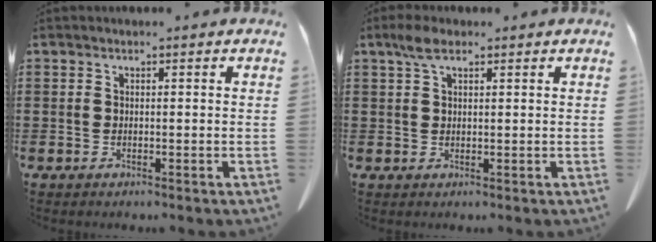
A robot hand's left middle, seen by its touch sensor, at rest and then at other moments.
{"total": 3.1, "force": [1.7, 1.3, 2.2], "torque": [-0.050, 0.004, 0.032]}